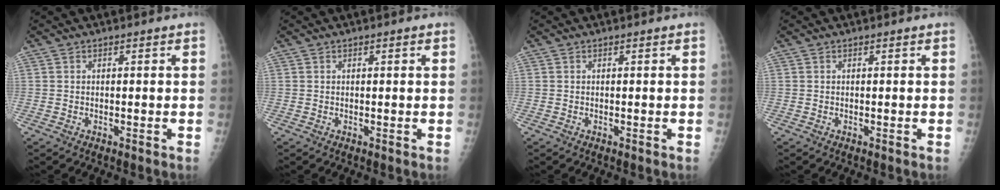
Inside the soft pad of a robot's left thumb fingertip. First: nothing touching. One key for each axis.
{"total": 0.6, "fx": 0.2, "fy": 0.2, "fz": 0.5, "tx": -0.008, "ty": 0.002, "tz": 0.003}
{"total": 0.0}
{"total": 0.0}